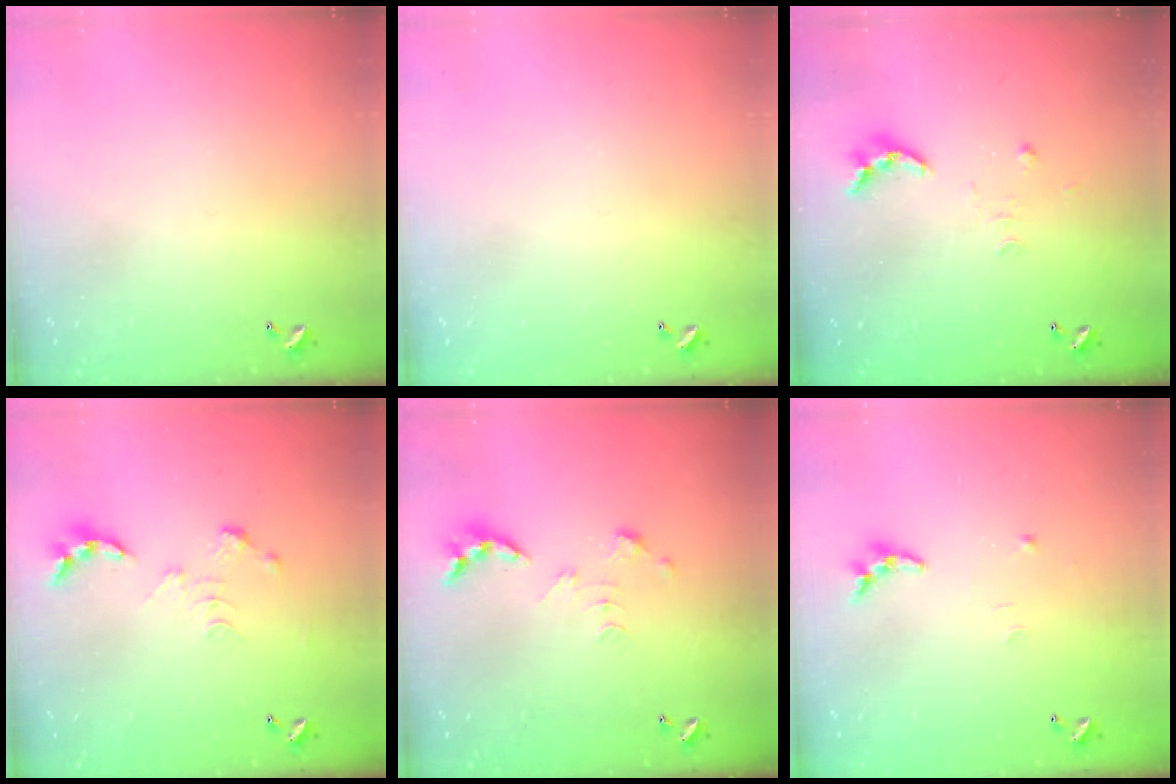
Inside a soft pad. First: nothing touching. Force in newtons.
{"total": 0.0}
{"total": 7.7, "press": 7.6, "slide": 0.6}
{"total": 0.0}
{"total": 3.3, "press": 3.3, "slide": 0.4}
{"total": 6.6, "press": 6.5, "slide": 0.6}